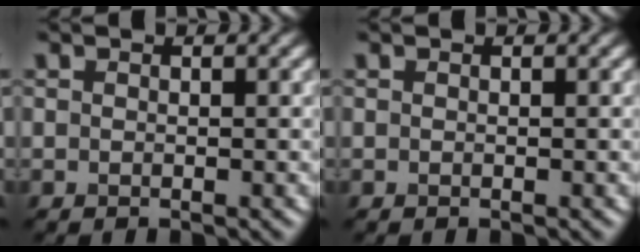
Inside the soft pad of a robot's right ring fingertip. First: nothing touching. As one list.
[{"total": 0.0}]